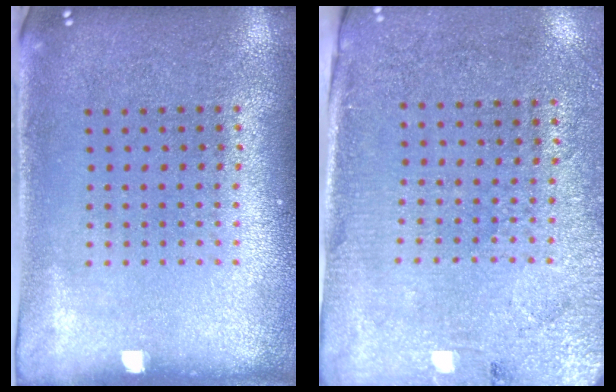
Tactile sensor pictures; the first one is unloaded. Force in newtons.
{"total": 2.7, "press": 2.4, "slide": 1.3}